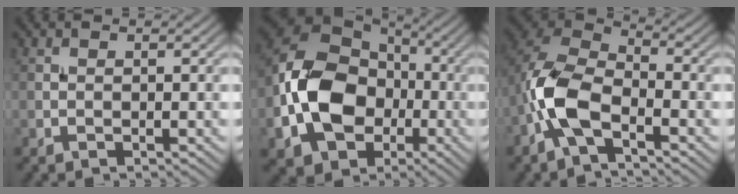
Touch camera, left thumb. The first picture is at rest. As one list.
[{"total": 15.0, "force": [-3.0, 11.1, 9.7], "torque": [-0.217, -0.011, -0.066]}, {"total": 9.1, "force": [-3.7, 4.6, 6.9], "torque": [-0.164, 0.007, -0.090]}]